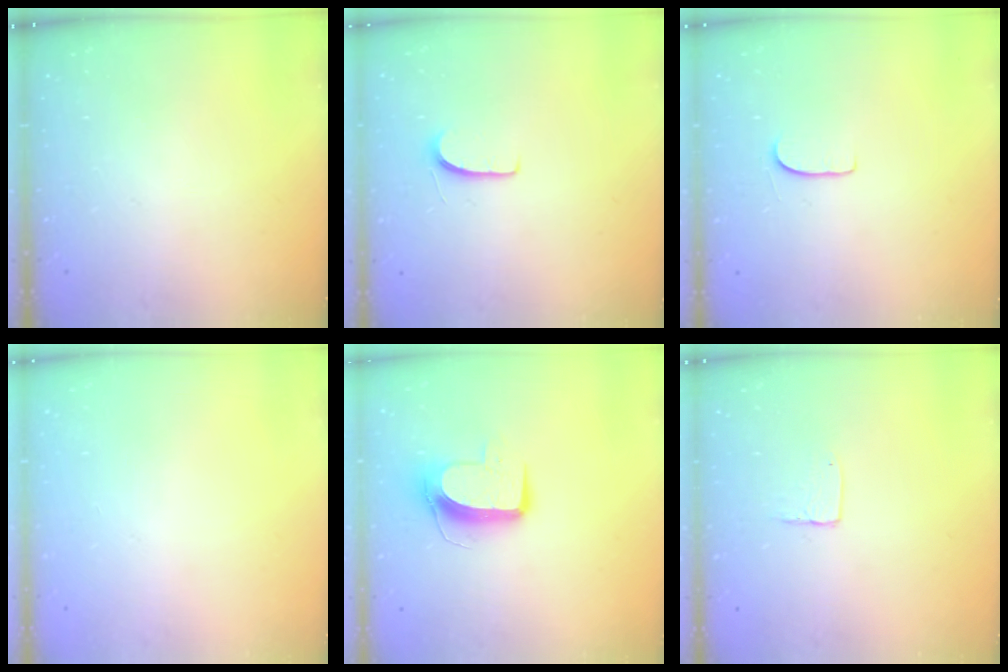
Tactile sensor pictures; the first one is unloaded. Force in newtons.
{"total": 5.4, "press": 5.3, "slide": 0.5}
{"total": 4.5, "press": 4.5, "slide": 0.4}
{"total": 0.0}
{"total": 9.8, "press": 9.8, "slide": 0.4}
{"total": 3.6, "press": 3.6, "slide": 0.3}